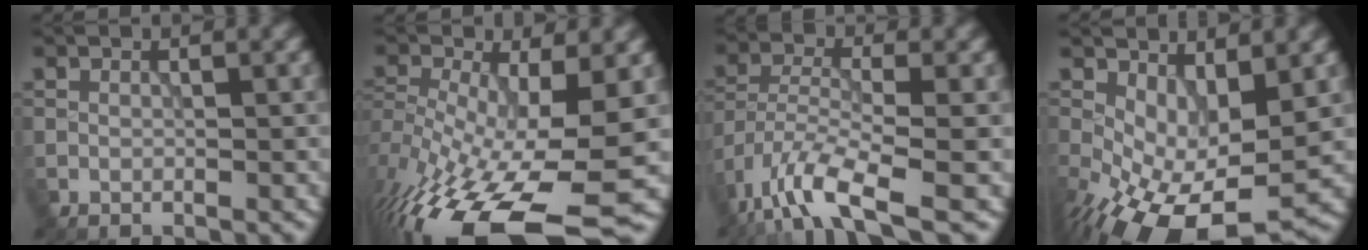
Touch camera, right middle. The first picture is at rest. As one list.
[{"total": 16.6, "force": [-7.5, 6.8, 13.1], "torque": [-0.283, -0.024, -0.116]}, {"total": 7.4, "force": [-4.9, 1.9, 5.2], "torque": [-0.100, -0.005, -0.102]}, {"total": 9.7, "force": [-2.1, 4.8, 8.2], "torque": [-0.153, -0.016, -0.023]}]